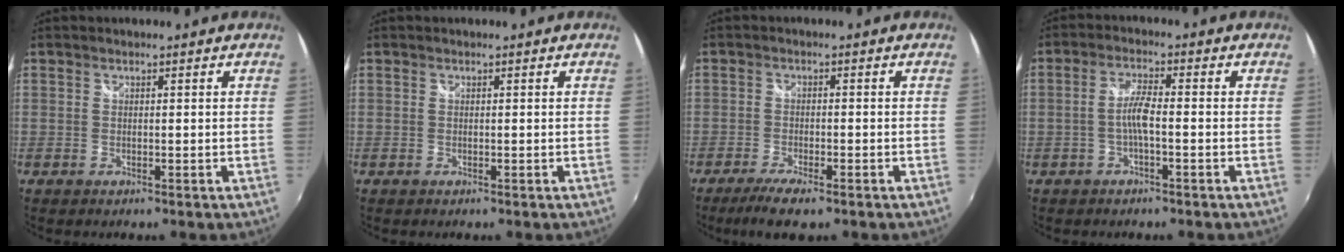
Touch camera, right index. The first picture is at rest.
{"total": 0.0}
{"total": 6.5, "force": [-4.7, 1.5, 4.2], "torque": [-0.100, -0.016, -0.084]}
{"total": 3.8, "force": [-1.2, 0.3, 3.6], "torque": [-0.075, 0.007, -0.023]}